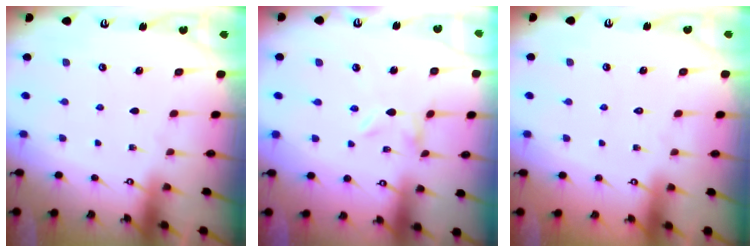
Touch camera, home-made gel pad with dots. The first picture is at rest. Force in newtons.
{"total": 0.0}
{"total": 1.7, "press": 1.7, "slide": 0.2}